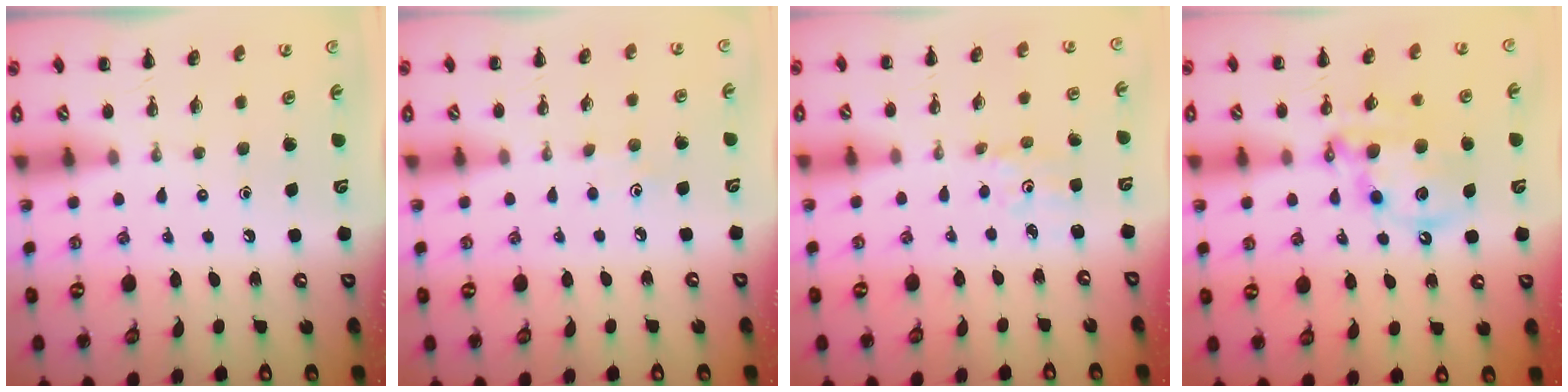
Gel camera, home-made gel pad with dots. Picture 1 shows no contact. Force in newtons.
{"total": 2.8, "press": 2.7, "slide": 0.8}
{"total": 1.6, "press": 1.6, "slide": 0.4}
{"total": 12.6, "press": 12.2, "slide": 3.1}